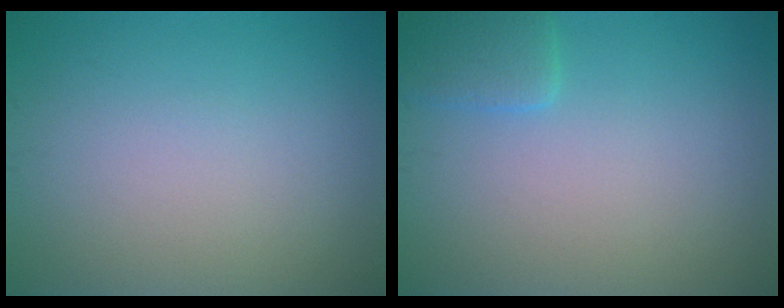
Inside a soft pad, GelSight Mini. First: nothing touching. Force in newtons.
{"total": 2.3, "press": 2.3, "slide": 0.2}